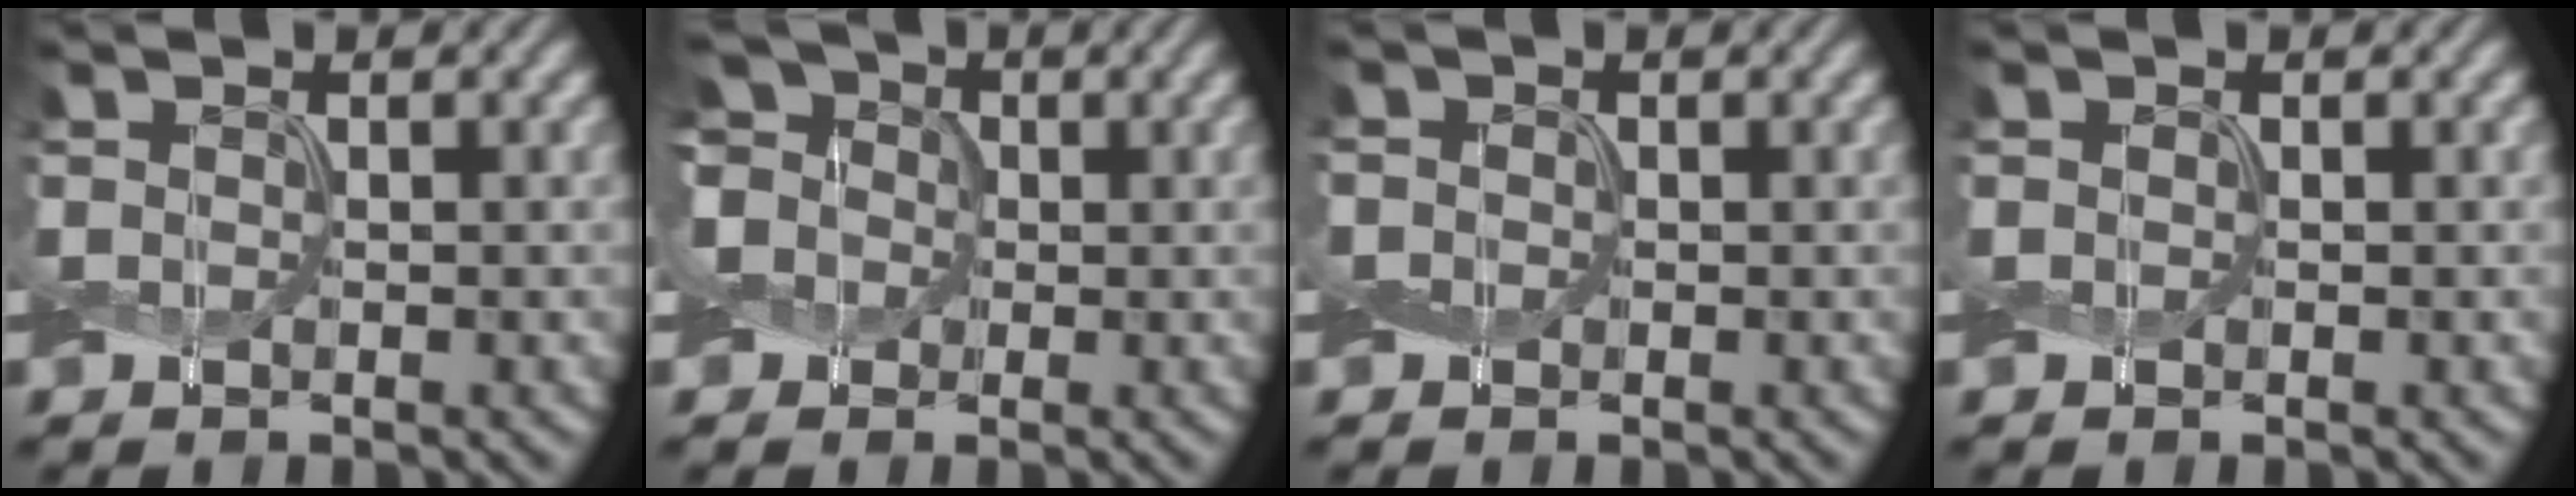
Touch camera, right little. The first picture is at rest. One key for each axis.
{"total": 8.1, "fx": 2.2, "fy": 6.4, "fz": 4.5, "tx": -0.082, "ty": 0.036, "tz": -0.008}
{"total": 0.9, "fx": -0.2, "fy": 0.8, "fz": 0.1, "tx": 0.002, "ty": 0.002, "tz": -0.006}
{"total": 0.0}